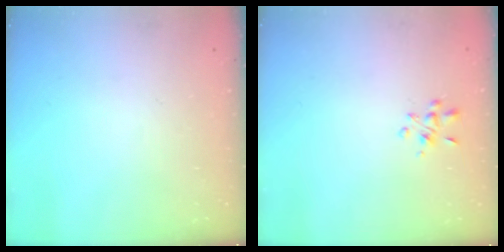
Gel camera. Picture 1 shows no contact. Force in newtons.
{"total": 3.4, "press": 3.3, "slide": 0.9}